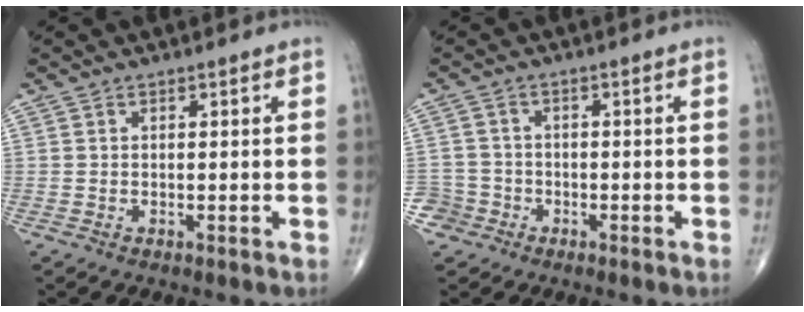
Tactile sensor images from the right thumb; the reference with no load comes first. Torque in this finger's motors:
{"motor_torque": [0.13, 0.02, 0.01, -0.07, 0.01]}